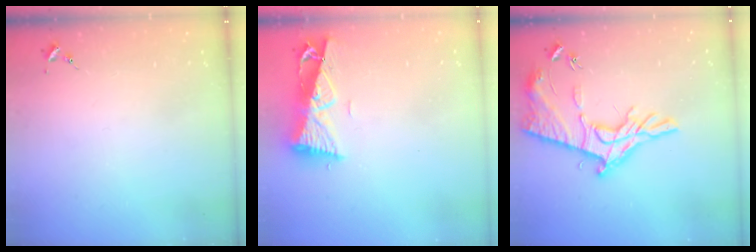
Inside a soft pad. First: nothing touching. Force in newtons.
{"total": 9.5, "press": 9.5, "slide": 0.9}
{"total": 19.7, "press": 19.6, "slide": 1.5}